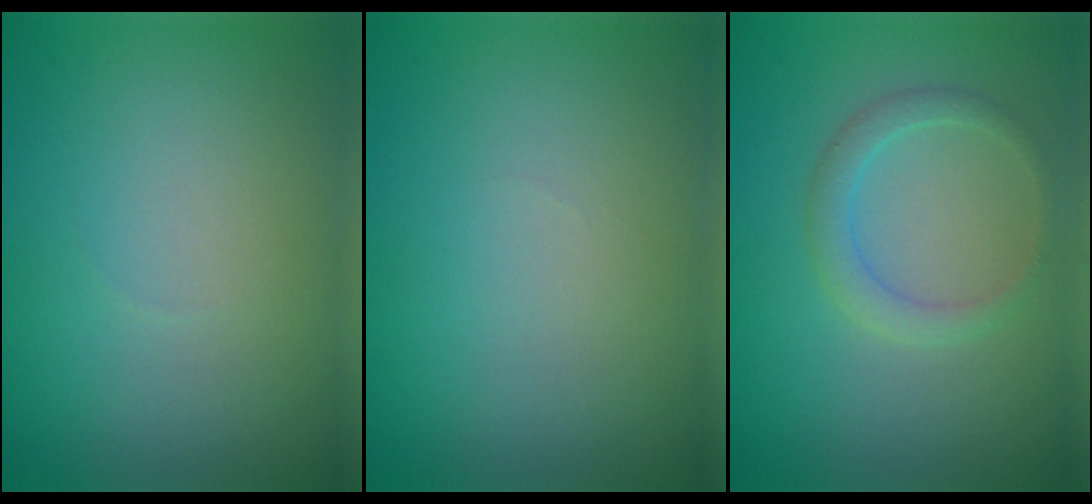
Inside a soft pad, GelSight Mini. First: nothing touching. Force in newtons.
{"total": 0.0}
{"total": 2.0, "press": 2.0, "slide": 0.3}